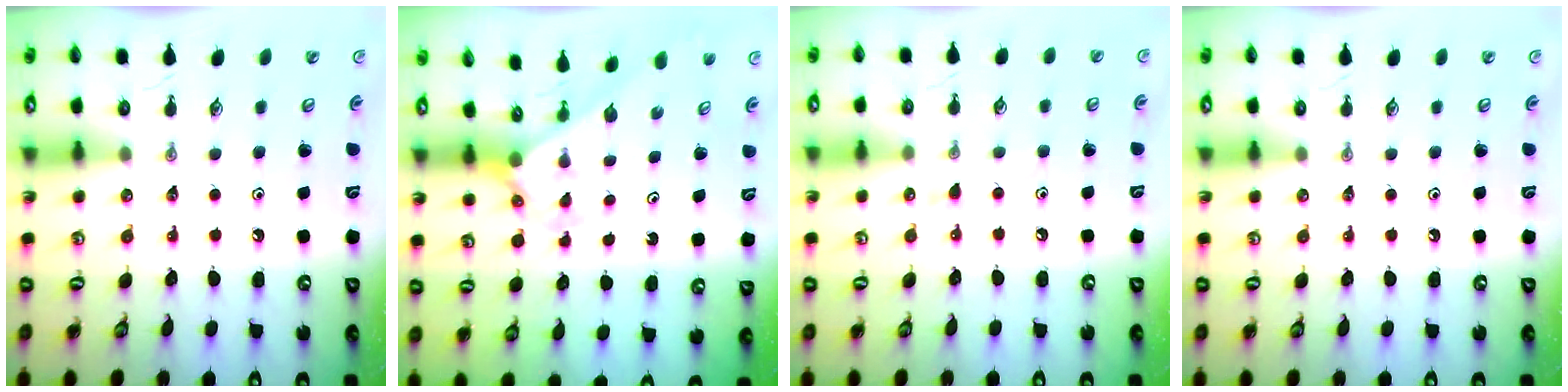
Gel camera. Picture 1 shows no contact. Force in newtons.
{"total": 2.1, "press": 2.1, "slide": 0.2}
{"total": 4.2, "press": 4.2, "slide": 0.5}
{"total": 0.0}